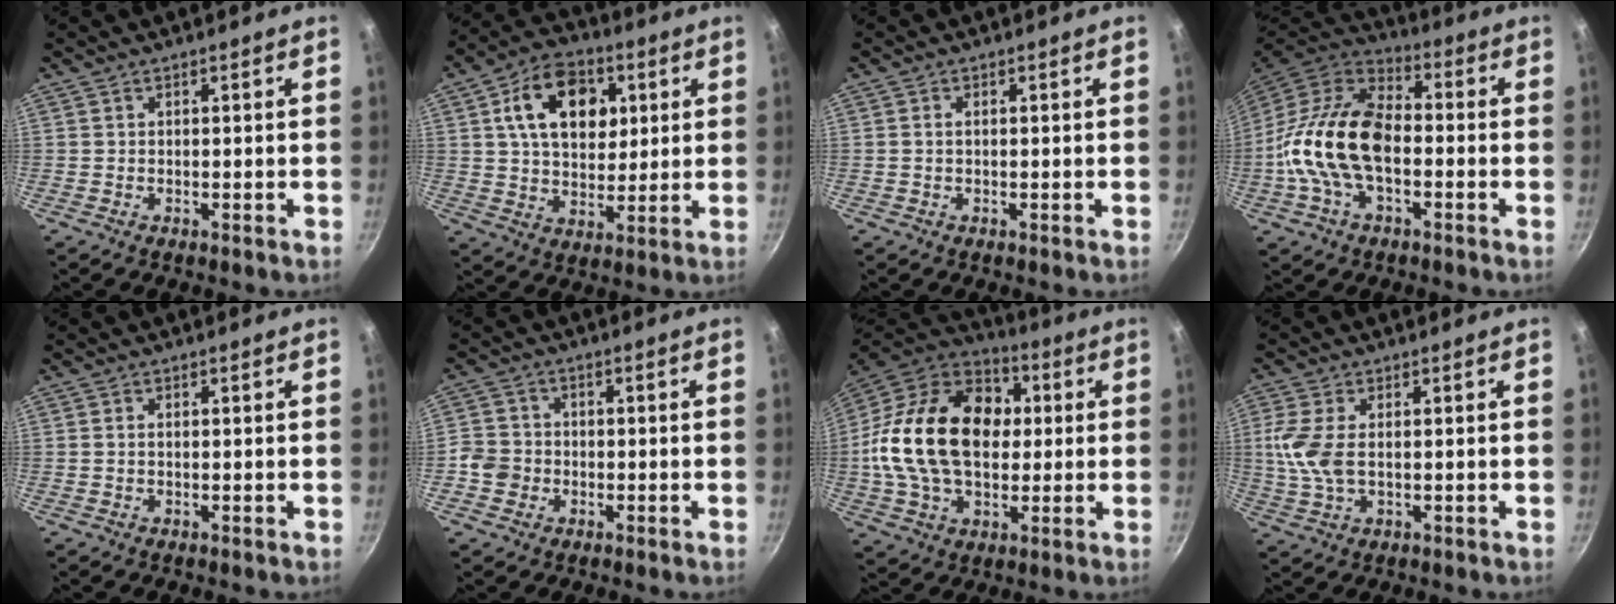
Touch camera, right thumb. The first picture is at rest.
{"total": 15.8, "force": [4.8, 10.7, 10.5], "torque": [-0.134, -0.001, 0.072]}
{"total": 0.9, "force": [0.0, 0.5, 0.8], "torque": [-0.017, 0.003, 0.000]}
{"total": 19.1, "force": [-2.4, 11.3, 15.1], "torque": [-0.266, 0.035, -0.060]}
{"total": 0.7, "force": [0.0, 0.4, 0.6], "torque": [-0.012, 0.003, 0.000]}
{"total": 5.0, "force": [-1.5, 4.5, 1.4], "torque": [-0.008, 0.017, -0.038]}
{"total": 26.0, "force": [2.0, 17.7, 18.9], "torque": [-0.318, 0.031, 0.026]}
{"total": 7.7, "force": [0.6, 4.3, 6.4], "torque": [-0.139, 0.001, 0.010]}